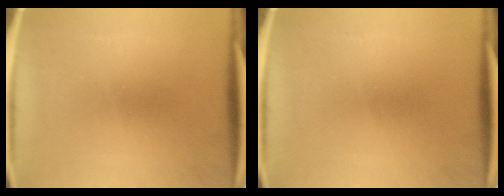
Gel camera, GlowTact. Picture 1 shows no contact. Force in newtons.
{"total": 0.0}